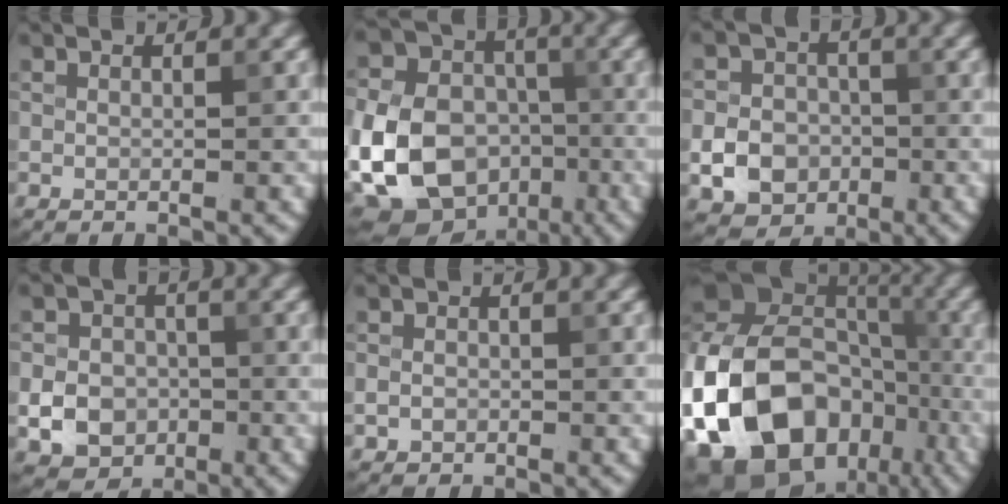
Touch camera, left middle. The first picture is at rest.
{"total": 14.0, "force": [-4.4, 11.0, 7.5], "torque": [-0.156, -0.033, -0.090]}
{"total": 4.6, "force": [-1.3, 3.9, 2.0], "torque": [-0.031, 0.001, -0.030]}
{"total": 4.5, "force": [-1.1, 3.9, 2.0], "torque": [-0.031, 0.001, -0.027]}
{"total": 1.2, "force": [-0.3, 1.0, 0.4], "torque": [-0.005, -0.002, -0.010]}
{"total": 18.7, "force": [-6.5, 13.6, 11.1], "torque": [-0.230, -0.001, -0.123]}